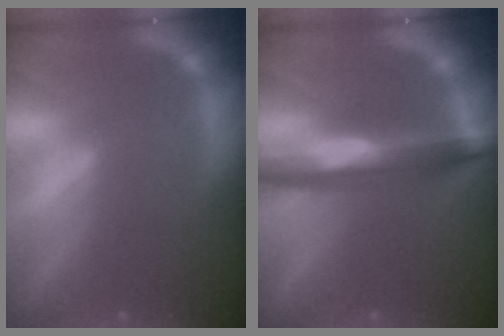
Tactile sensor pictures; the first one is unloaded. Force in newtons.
{"total": 6.5}